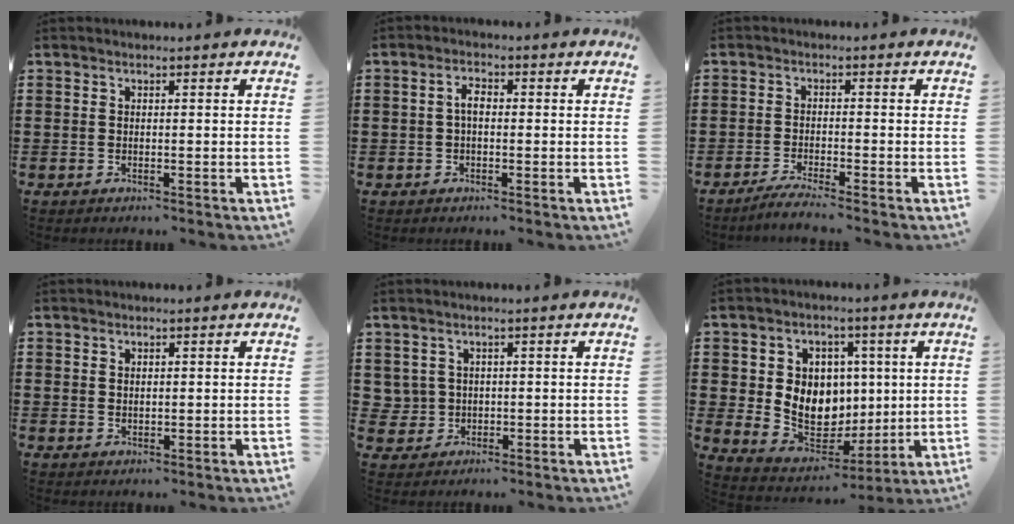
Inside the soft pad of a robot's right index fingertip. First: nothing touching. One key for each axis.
{"total": 2.2, "fx": -0.1, "fy": 1.0, "fz": 1.9, "tx": -0.036, "ty": 0.004, "tz": -0.002}
{"total": 2.2, "fx": -2.0, "fy": -0.3, "fz": 0.8, "tx": -0.012, "ty": 0.002, "tz": -0.037}
{"total": 1.1, "fx": 0.8, "fy": 0.6, "fz": 0.3, "tx": -0.005, "ty": 0.003, "tz": 0.016}
{"total": 2.0, "fx": 0.4, "fy": 2.0, "fz": 0.1, "tx": -0.012, "ty": 0.008, "tz": 0.006}
{"total": 9.1, "fx": 1.7, "fy": 8.1, "fz": 3.9, "tx": -0.085, "ty": -0.001, "tz": 0.040}